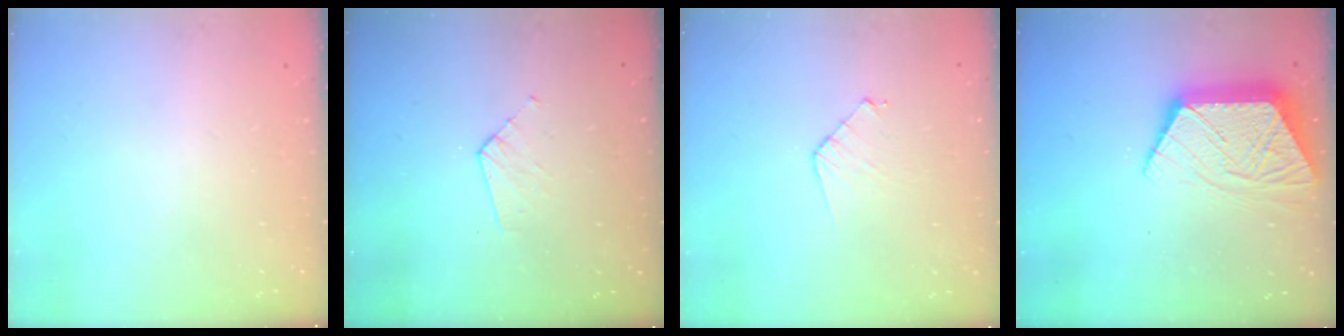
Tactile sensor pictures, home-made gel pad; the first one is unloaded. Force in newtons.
{"total": 3.3, "press": 3.2, "slide": 0.2}
{"total": 6.5, "press": 6.4, "slide": 0.5}
{"total": 13.3, "press": 13.3, "slide": 1.0}